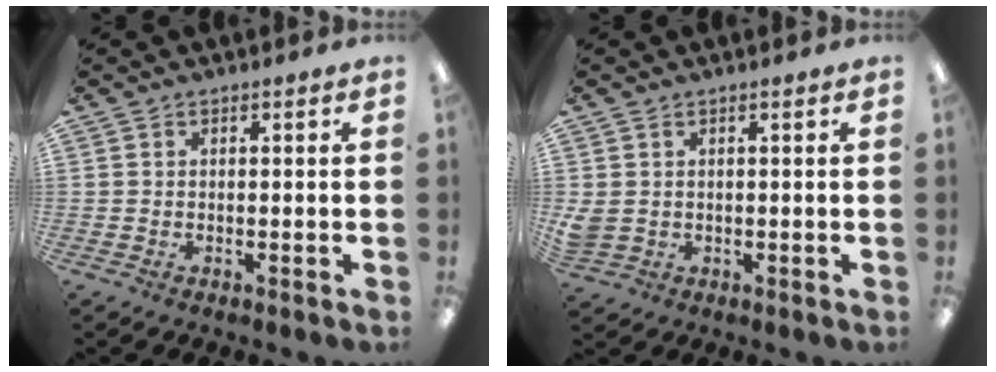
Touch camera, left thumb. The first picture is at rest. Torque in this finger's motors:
{"motor_torque": [-0.09, -0.06, 0.42, -0.18, 0.11]}